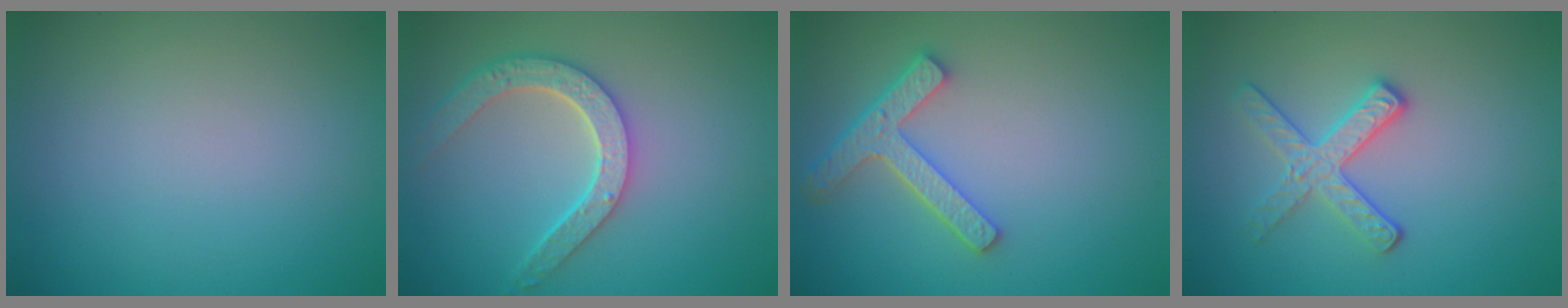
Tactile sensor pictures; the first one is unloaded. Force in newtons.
{"total": 4.6, "press": 3.8, "slide": 2.7}
{"total": 4.3, "press": 3.4, "slide": 2.6}
{"total": 2.8, "press": 2.6, "slide": 1.0}